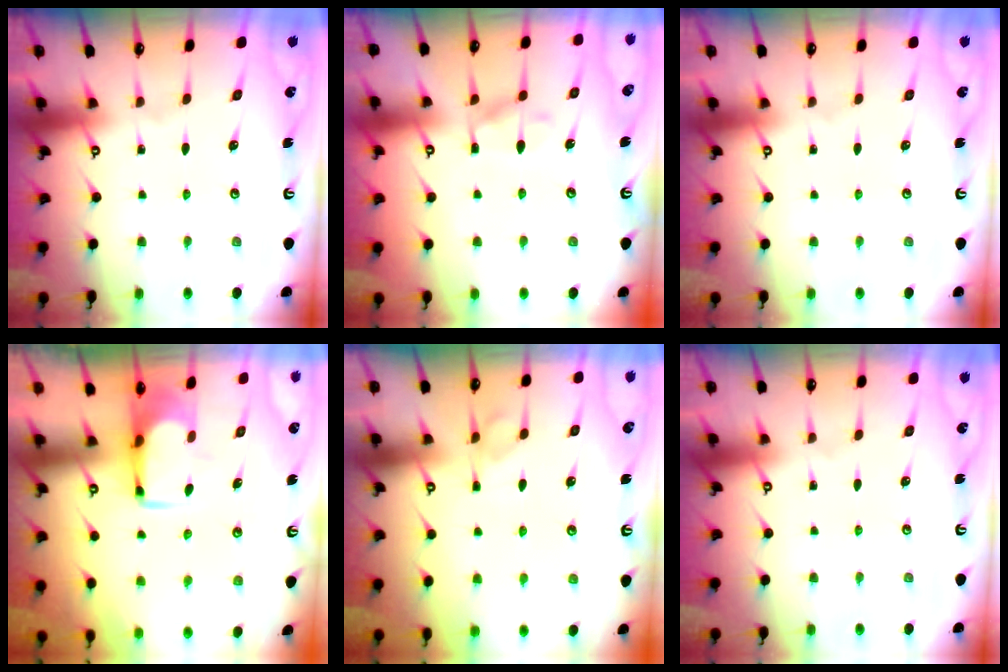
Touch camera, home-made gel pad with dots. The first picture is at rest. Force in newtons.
{"total": 8.3, "press": 8.3, "slide": 0.7}
{"total": 0.0}
{"total": 1.0, "press": 1.0, "slide": 0.1}
{"total": 1.9, "press": 1.7, "slide": 0.8}
{"total": 0.0}